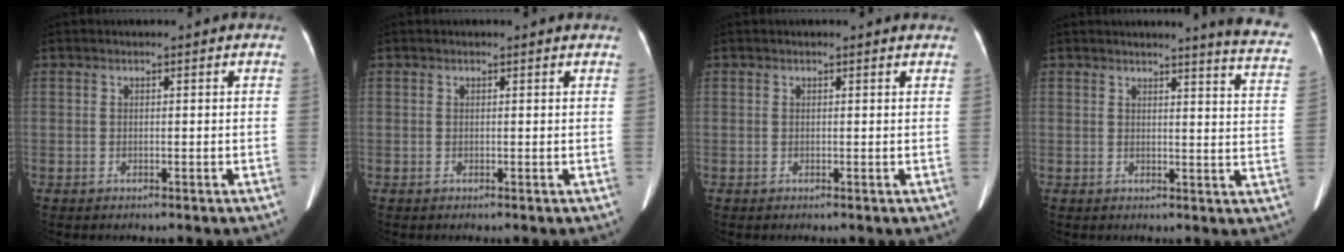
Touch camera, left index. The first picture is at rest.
{"total": 0.9, "force": [0.9, 0.0, 0.0], "torque": [-0.010, 0.002, 0.006]}
{"total": 1.4, "force": [1.4, 0.1, 0.1], "torque": [-0.010, 0.001, 0.008]}
{"total": 9.5, "force": [8.8, -0.5, 3.6], "torque": [-0.026, -0.061, 0.073]}